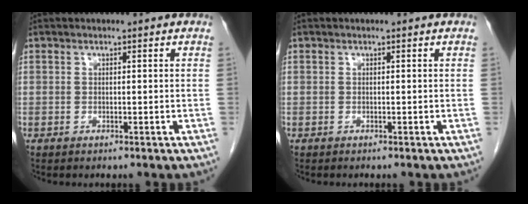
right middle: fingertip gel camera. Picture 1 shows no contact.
{"total": 0.0}